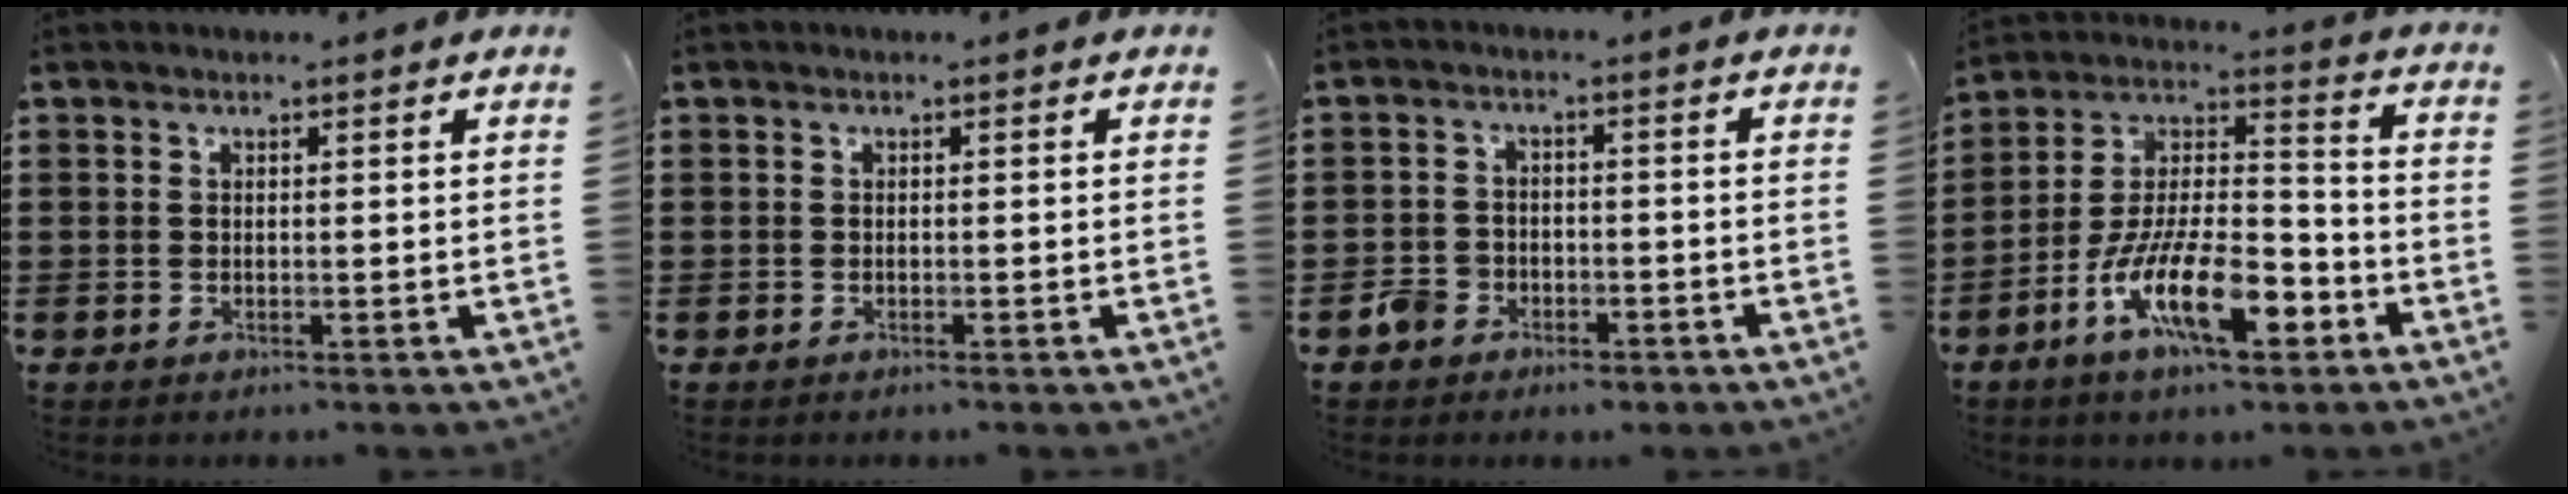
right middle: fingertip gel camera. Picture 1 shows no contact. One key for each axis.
{"total": 0.0}
{"total": 3.4, "fx": -2.5, "fy": 2.2, "fz": 0.6, "tx": -0.024, "ty": 0.003, "tz": -0.054}
{"total": 14.2, "fx": -7.6, "fy": 4.9, "fz": 11.0, "tx": -0.220, "ty": 0.014, "tz": -0.143}